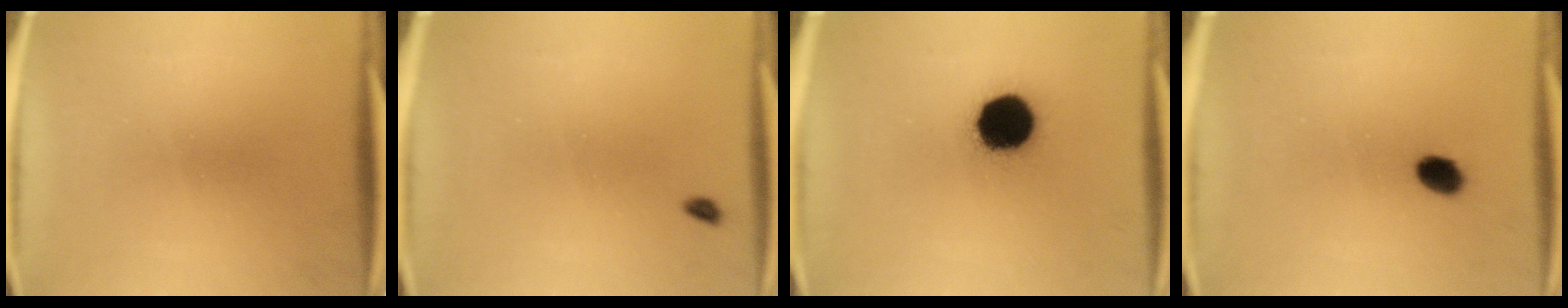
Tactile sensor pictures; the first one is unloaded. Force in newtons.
{"total": 1.1}
{"total": 15.4}
{"total": 3.0}